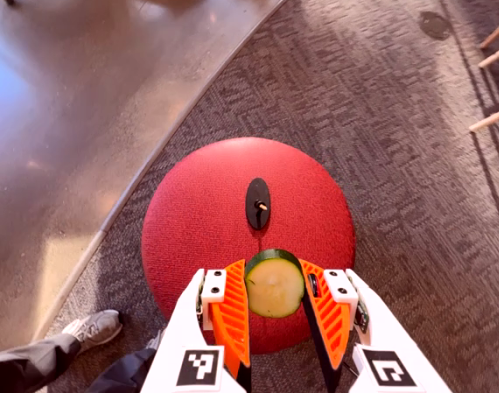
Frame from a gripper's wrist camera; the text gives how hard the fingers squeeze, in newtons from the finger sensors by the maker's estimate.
{"total": 11.3, "left": 11.2, "right": 11.4}